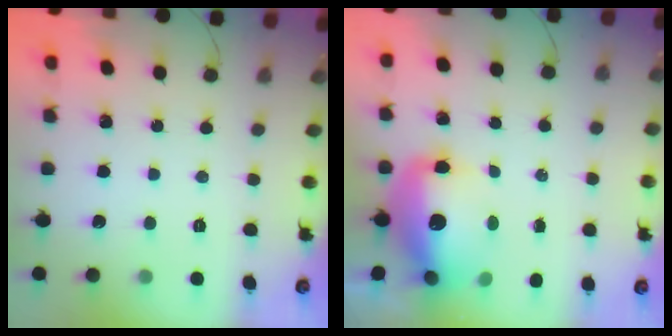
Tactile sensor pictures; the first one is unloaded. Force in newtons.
{"total": 14.2, "press": 13.8, "slide": 3.3}